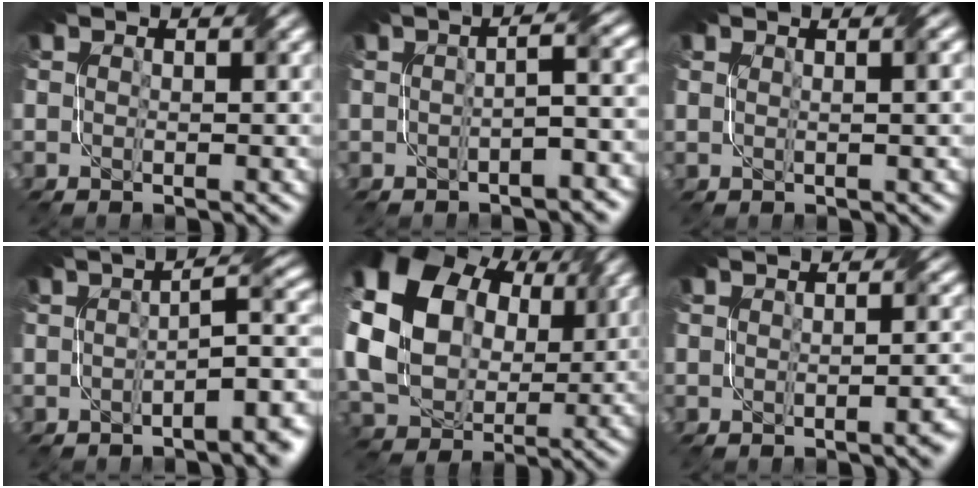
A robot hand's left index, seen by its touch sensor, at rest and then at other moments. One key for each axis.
{"total": 4.6, "fx": -1.3, "fy": 1.4, "fz": 4.1, "tx": -0.044, "ty": 0.012, "tz": -0.023}
{"total": 2.7, "fx": 0.9, "fy": 1.2, "fz": 2.2, "tx": -0.013, "ty": 0.007, "tz": -0.002}
{"total": 6.9, "fx": -2.2, "fy": 2.0, "fz": 6.2, "tx": -0.065, "ty": 0.013, "tz": -0.037}
{"total": 17.8, "fx": 5.1, "fy": 13.9, "fz": 9.8, "tx": -0.242, "ty": 0.034, "tz": 0.095}
{"total": 2.1, "fx": -0.9, "fy": 0.5, "fz": 1.8, "tx": -0.012, "ty": 0.003, "tz": -0.014}